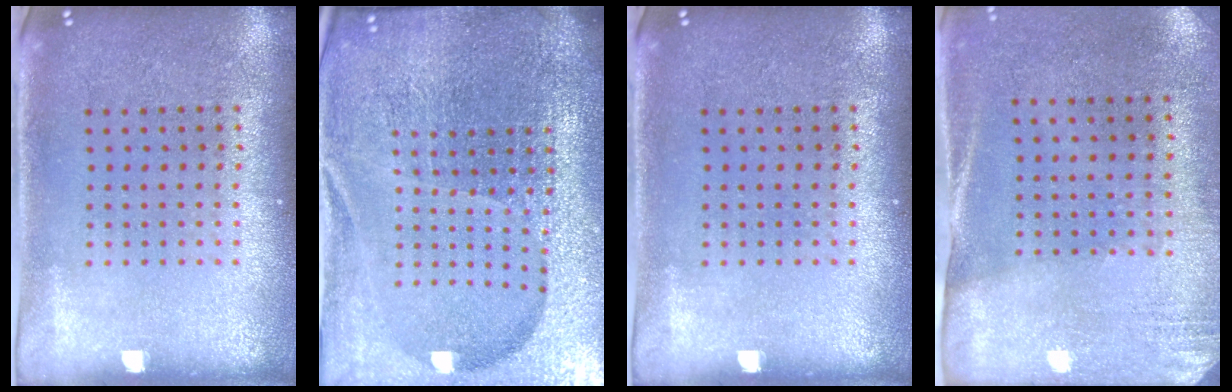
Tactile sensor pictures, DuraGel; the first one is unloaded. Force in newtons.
{"total": 7.0, "press": 6.0, "slide": 3.5}
{"total": 0.0}
{"total": 2.6, "press": 2.3, "slide": 1.3}